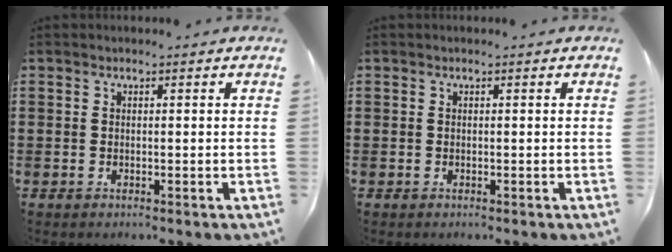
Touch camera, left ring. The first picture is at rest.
{"total": 0.0}